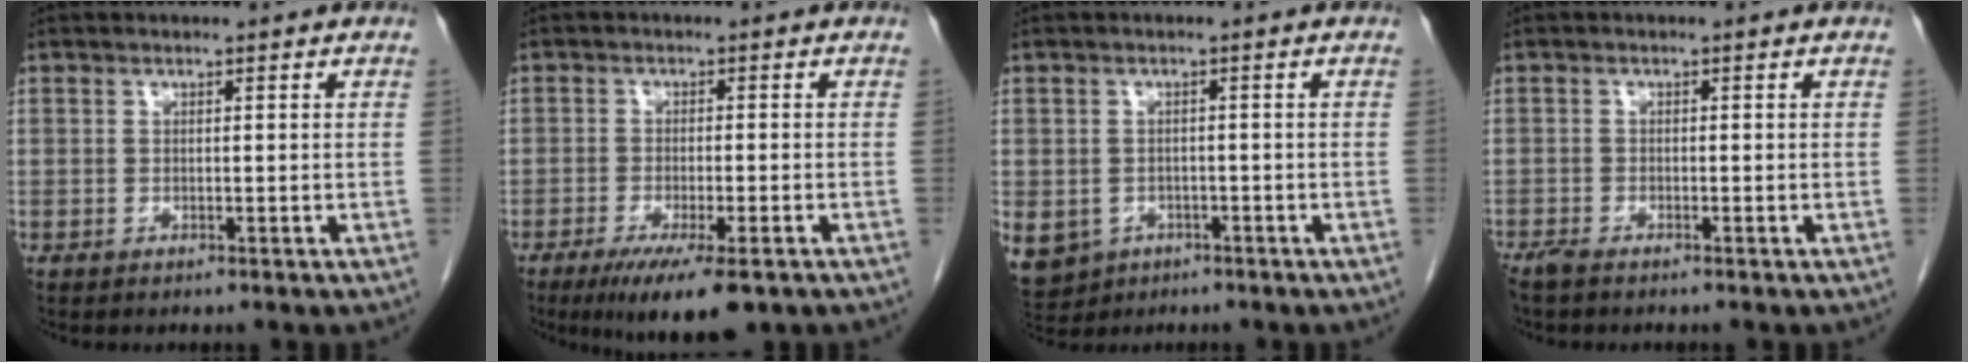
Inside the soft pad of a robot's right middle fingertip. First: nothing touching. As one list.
[{"total": 8.8, "force": [-5.6, 1.8, 6.5], "torque": [-0.098, -0.018, -0.085]}, {"total": 10.6, "force": [-5.0, 8.7, 3.6], "torque": [-0.108, -0.001, -0.064]}, {"total": 1.6, "force": [-1.4, 0.1, 0.8], "torque": [-0.021, -0.006, -0.031]}]